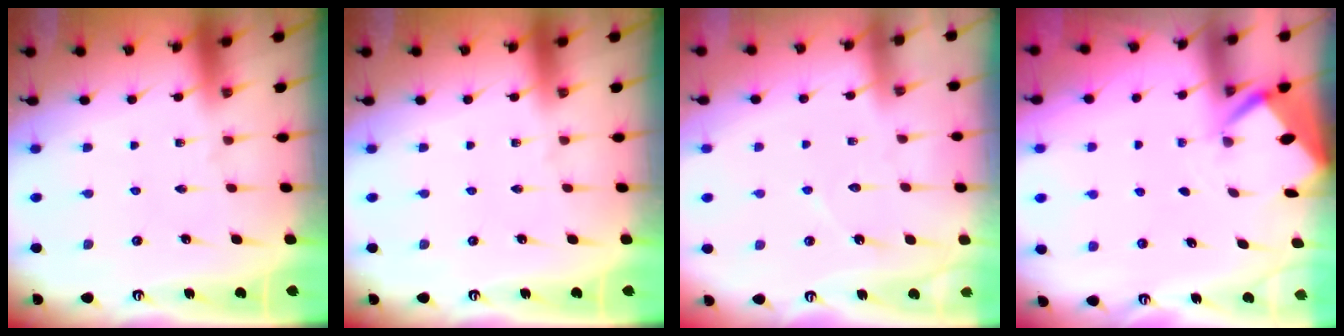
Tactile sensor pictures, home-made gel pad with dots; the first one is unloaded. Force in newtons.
{"total": 0.0}
{"total": 4.9, "press": 4.9, "slide": 0.5}
{"total": 2.4, "press": 2.4, "slide": 0.3}